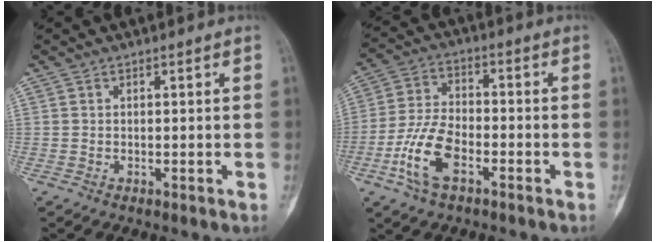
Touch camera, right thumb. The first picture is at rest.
{"total": 10.4, "force": [-4.6, 5.1, 7.8], "torque": [-0.168, 0.022, -0.089]}